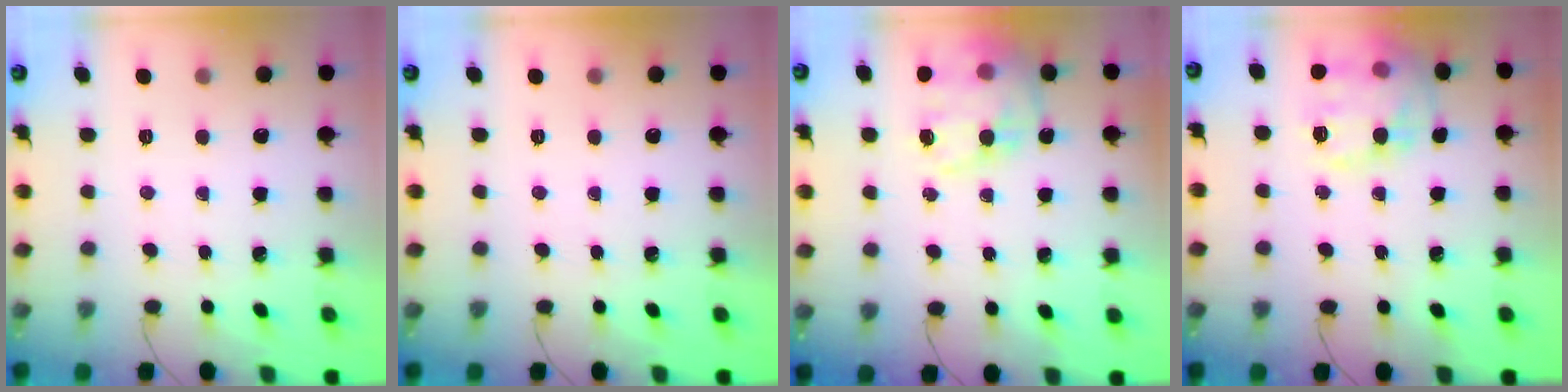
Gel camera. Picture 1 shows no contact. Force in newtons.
{"total": 0.0}
{"total": 17.7, "press": 17.3, "slide": 3.9}
{"total": 17.6, "press": 17.6, "slide": 1.1}